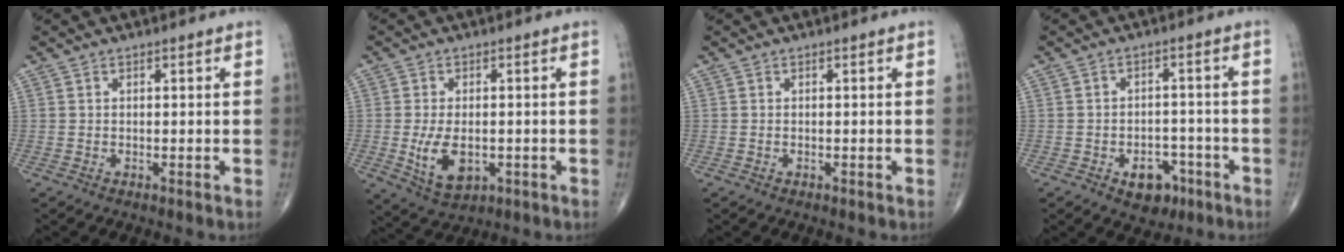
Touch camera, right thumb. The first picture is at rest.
{"total": 7.9, "force": [-1.5, 4.6, 6.2], "torque": [-0.106, -0.007, -0.014]}
{"total": 0.0}
{"total": 6.8, "force": [-3.5, 4.6, 3.6], "torque": [-0.020, 0.029, -0.044]}